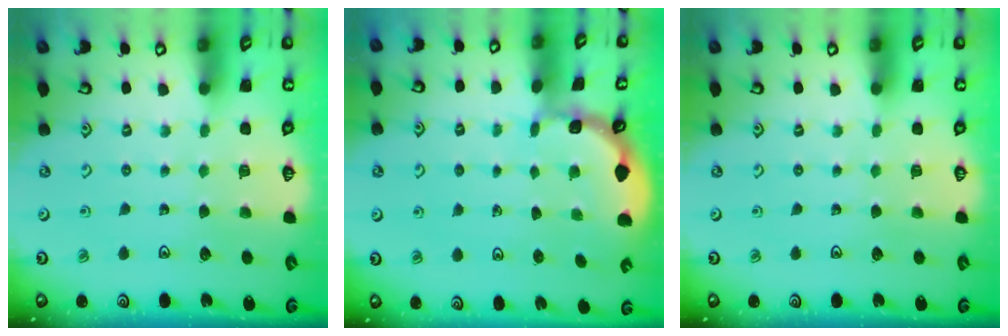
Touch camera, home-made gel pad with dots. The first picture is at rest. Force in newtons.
{"total": 1.2, "press": 1.1, "slide": 0.1}
{"total": 0.0}